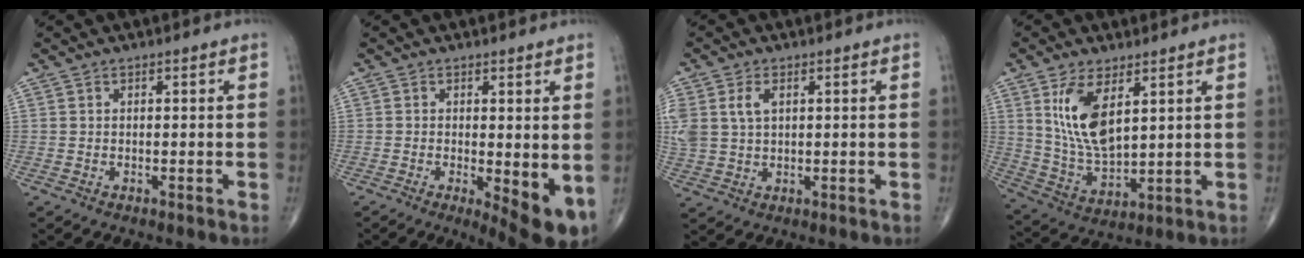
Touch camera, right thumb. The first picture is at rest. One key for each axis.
{"total": 8.1, "fx": -1.3, "fy": 2.5, "fz": 7.5, "tx": -0.106, "ty": -0.021, "tz": -0.014}
{"total": 8.2, "fx": 2.3, "fy": 5.5, "fz": 5.7, "tx": -0.143, "ty": 0.004, "tz": 0.052}
{"total": 12.1, "fx": 4.5, "fy": 5.5, "fz": 9.7, "tx": -0.180, "ty": -0.025, "tz": 0.101}